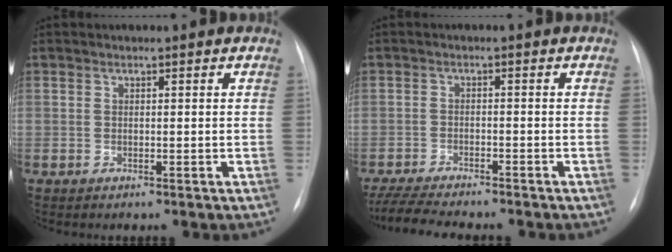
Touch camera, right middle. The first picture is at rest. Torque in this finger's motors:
{"motor_torque": [0.12, -0.14, 0.08, 0.05]}